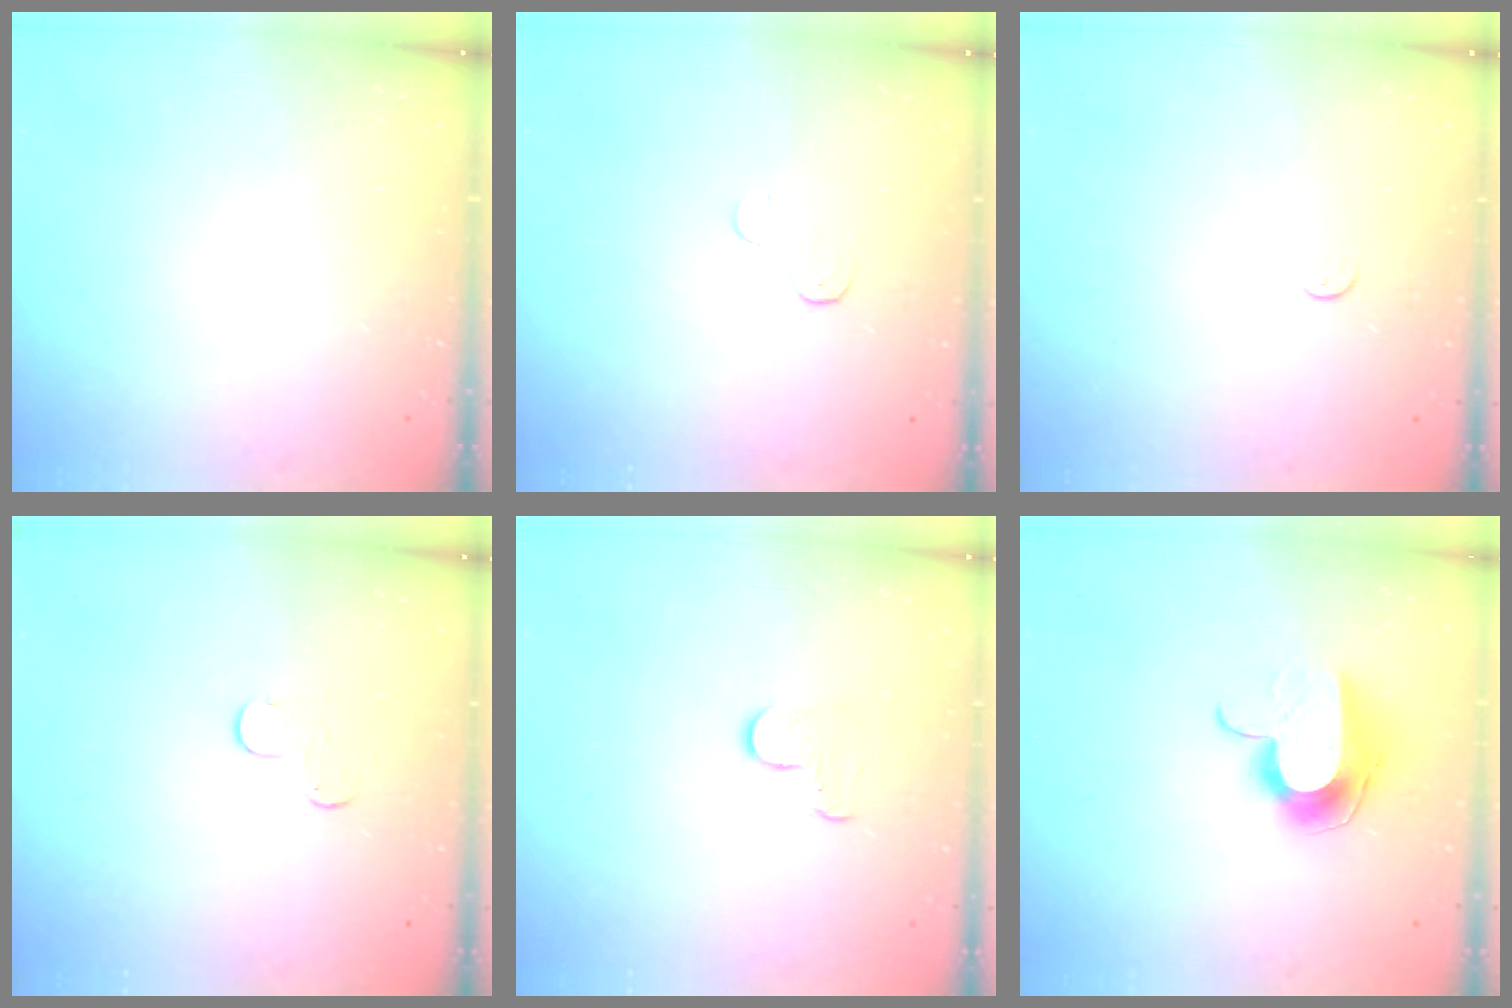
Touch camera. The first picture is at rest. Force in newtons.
{"total": 3.9, "press": 3.9, "slide": 0.4}
{"total": 2.8, "press": 2.8, "slide": 0.4}
{"total": 5.5, "press": 5.5, "slide": 0.6}
{"total": 4.7, "press": 4.7, "slide": 0.4}
{"total": 9.9, "press": 9.9, "slide": 0.2}